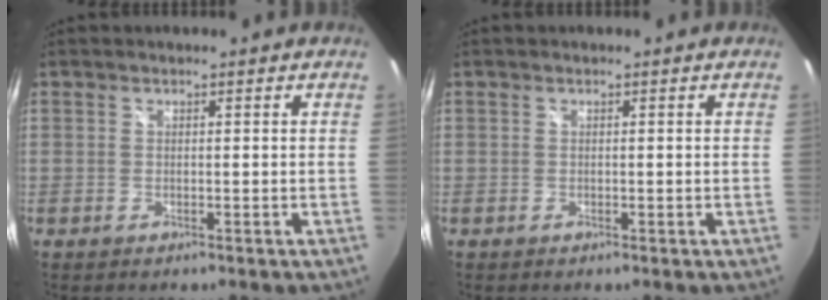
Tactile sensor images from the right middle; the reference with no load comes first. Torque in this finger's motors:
{"motor_torque": [-0.07, -0.21, -0.01, 0.00]}